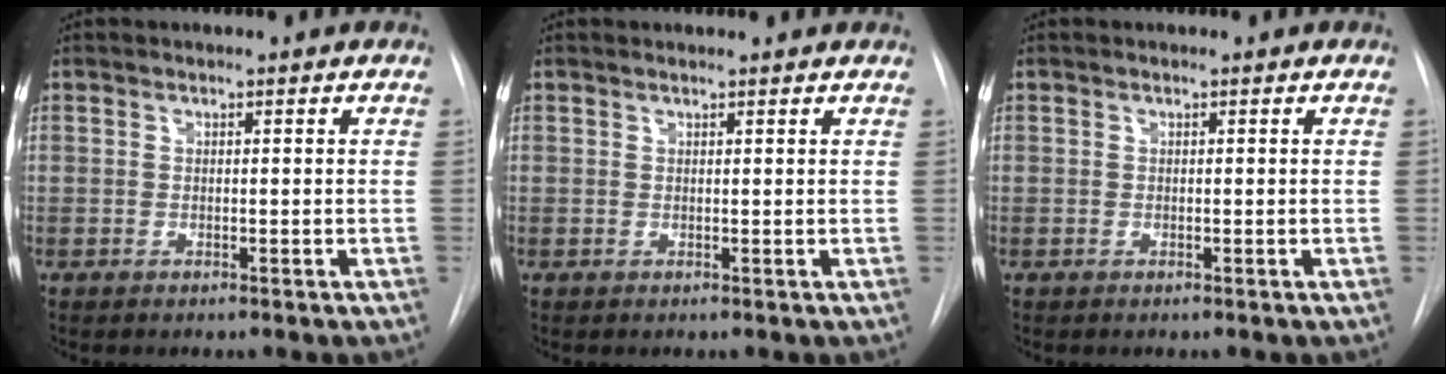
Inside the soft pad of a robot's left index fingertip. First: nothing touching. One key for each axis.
{"total": 1.3, "fx": 1.3, "fy": -0.1, "fz": 0.3, "tx": -0.011, "ty": 0.007, "tz": 0.017}
{"total": 0.0}